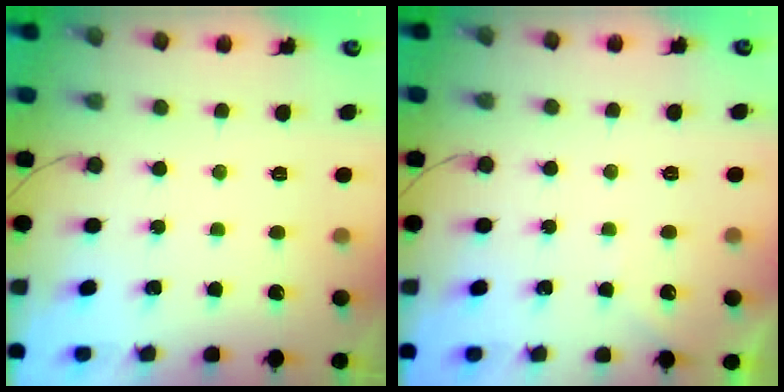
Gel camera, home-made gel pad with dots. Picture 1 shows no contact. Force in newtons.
{"total": 2.2, "press": 2.2, "slide": 0.3}